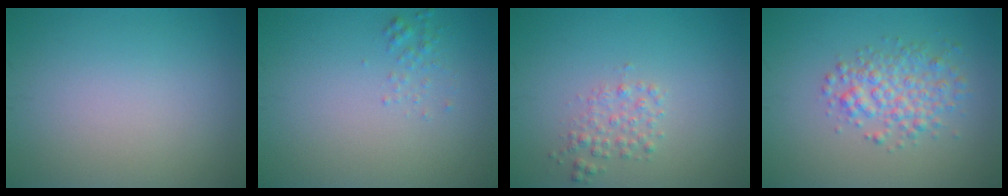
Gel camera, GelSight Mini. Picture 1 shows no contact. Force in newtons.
{"total": 1.0, "press": 1.0, "slide": 0.0}
{"total": 1.7, "press": 1.7, "slide": 0.1}
{"total": 3.6, "press": 3.6, "slide": 0.1}